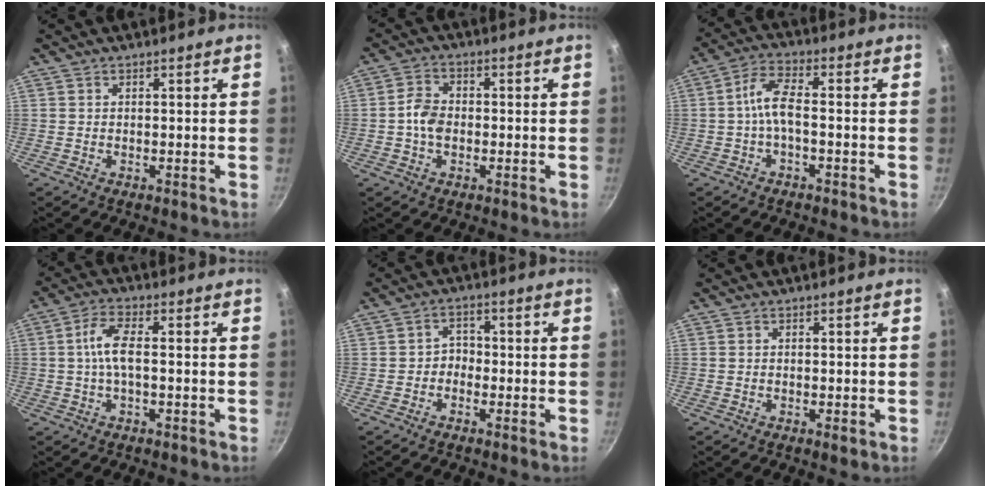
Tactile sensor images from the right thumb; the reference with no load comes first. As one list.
[{"total": 5.1, "force": [-0.9, 3.7, 3.4], "torque": [-0.056, 0.019, -0.024]}, {"total": 5.7, "force": [-1.5, 2.1, 5.1], "torque": [-0.113, 0.028, -0.038]}, {"total": 5.7, "force": [-0.3, 2.1, 5.2], "torque": [-0.120, 0.016, -0.013]}, {"total": 2.9, "force": [-1.2, 2.3, 1.3], "torque": [-0.002, 0.020, -0.027]}, {"total": 1.1, "force": [-0.5, 0.4, 0.9], "torque": [-0.017, 0.000, -0.009]}]